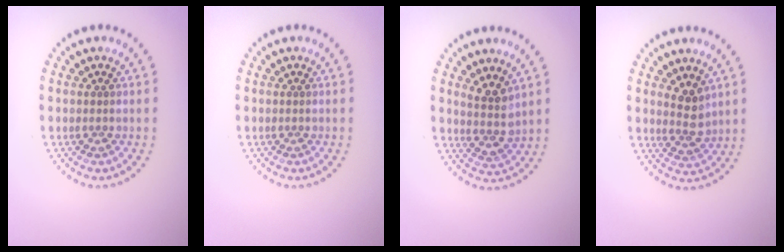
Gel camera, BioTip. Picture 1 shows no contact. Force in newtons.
{"total": 0.0}
{"total": 2.6, "press": 2.0, "slide": 1.7}
{"total": 2.4, "press": 2.2, "slide": 1.1}